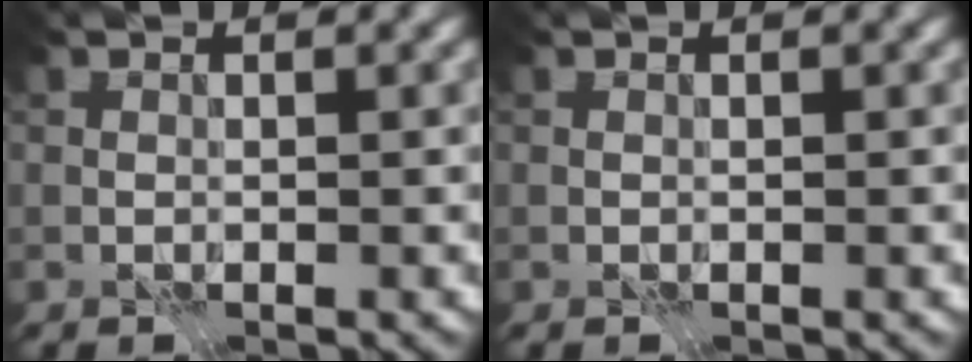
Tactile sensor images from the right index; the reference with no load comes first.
{"total": 0.0}